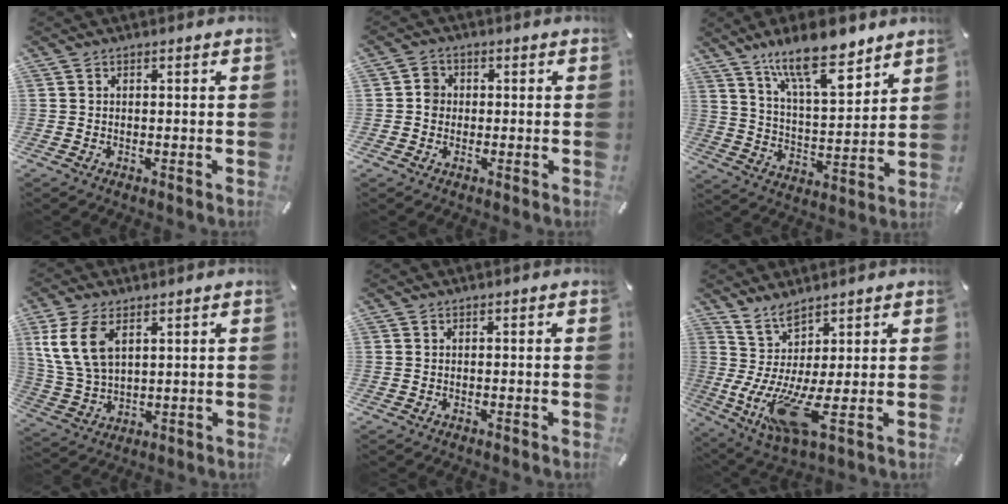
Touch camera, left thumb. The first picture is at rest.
{"total": 3.2, "force": [-0.3, 2.9, 1.3], "torque": [-0.016, 0.003, -0.008]}
{"total": 15.7, "force": [12.1, 5.5, 8.2], "torque": [-0.141, -0.073, 0.213]}
{"total": 10.5, "force": [4.8, 6.4, 6.9], "torque": [-0.178, -0.010, 0.087]}
{"total": 0.0}
{"total": 10.9, "force": [1.0, 1.7, 10.7], "torque": [-0.234, -0.048, 0.015]}